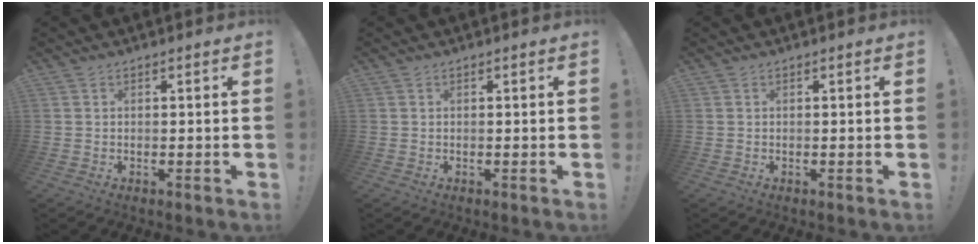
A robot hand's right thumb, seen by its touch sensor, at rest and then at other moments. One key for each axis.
{"total": 0.0}
{"total": 0.0}